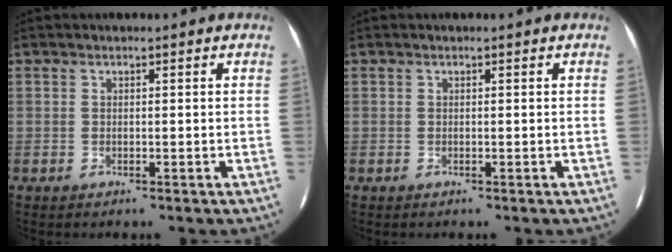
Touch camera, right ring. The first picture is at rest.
{"total": 0.0}